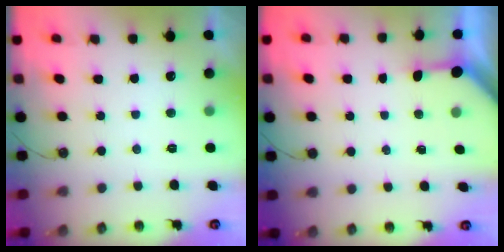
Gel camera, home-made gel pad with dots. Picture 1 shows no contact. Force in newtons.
{"total": 2.8, "press": 2.8, "slide": 0.2}